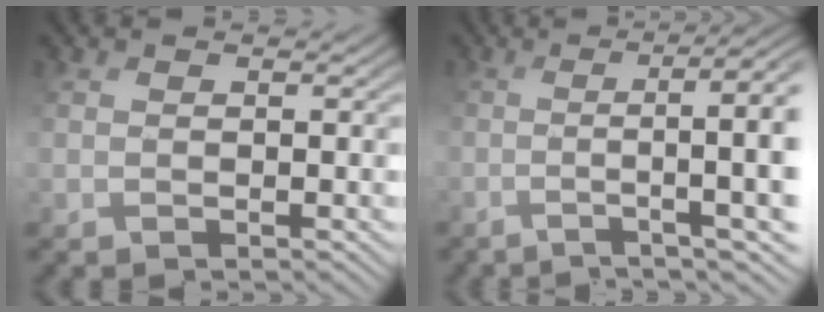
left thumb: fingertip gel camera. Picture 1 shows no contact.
{"total": 10.4, "force": [-0.5, 2.4, 10.1], "torque": [-0.128, -0.003, 0.012]}